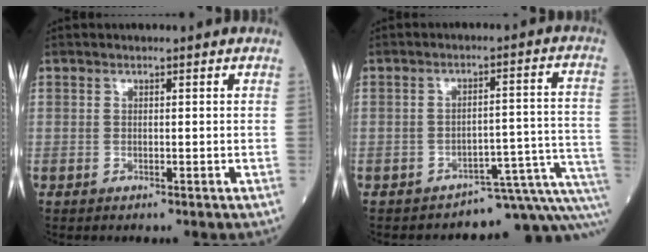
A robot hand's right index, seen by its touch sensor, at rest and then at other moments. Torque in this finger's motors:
{"motor_torque": [0.53, -0.60, -0.06, -0.07]}